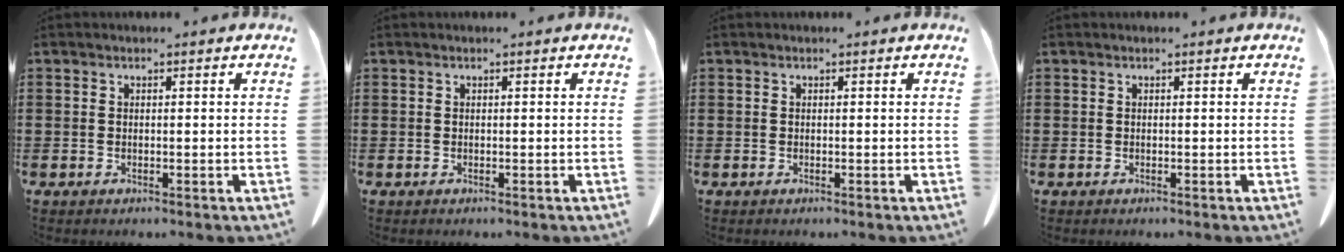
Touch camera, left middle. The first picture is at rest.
{"total": 0.0}
{"total": 0.0}
{"total": 0.0}